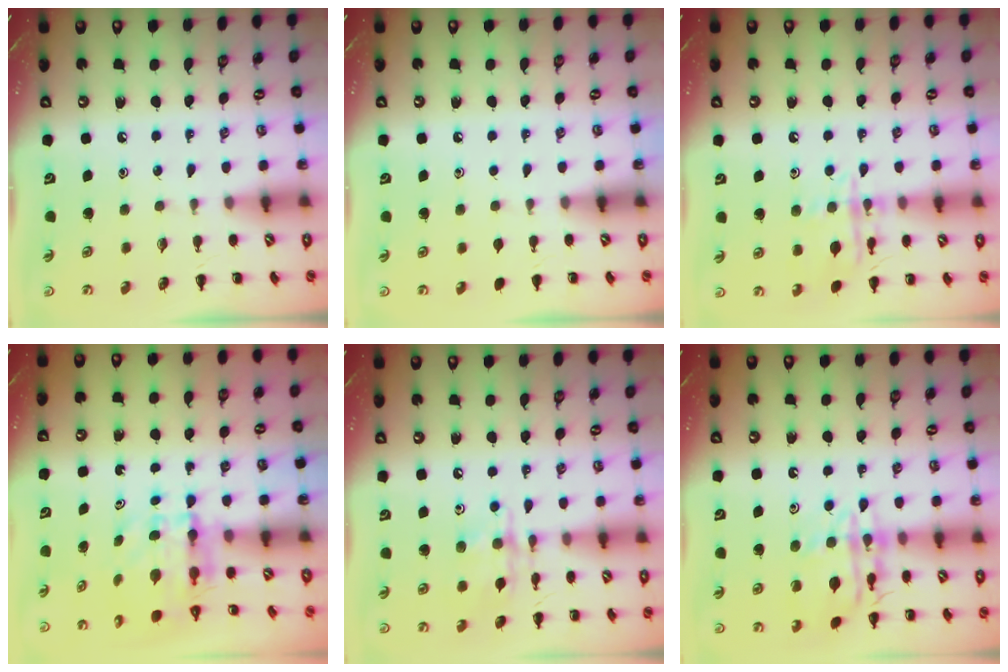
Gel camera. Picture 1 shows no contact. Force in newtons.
{"total": 0.6, "press": 0.6, "slide": 0.1}
{"total": 12.5, "press": 12.5, "slide": 0.7}
{"total": 4.6, "press": 4.5, "slide": 0.5}
{"total": 10.8, "press": 10.7, "slide": 0.7}
{"total": 14.8, "press": 14.7, "slide": 0.9}